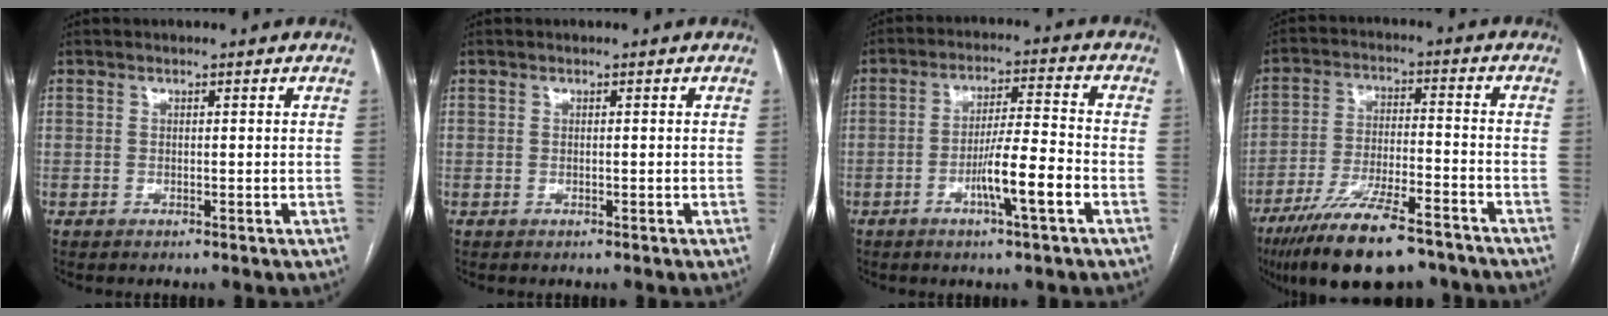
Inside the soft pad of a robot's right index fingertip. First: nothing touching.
{"total": 0.0}
{"total": 8.2, "force": [-3.3, 0.2, 7.5], "torque": [-0.131, 0.002, -0.057]}
{"total": 16.2, "force": [-12.2, 3.5, 10.1], "torque": [-0.175, -0.021, -0.204]}